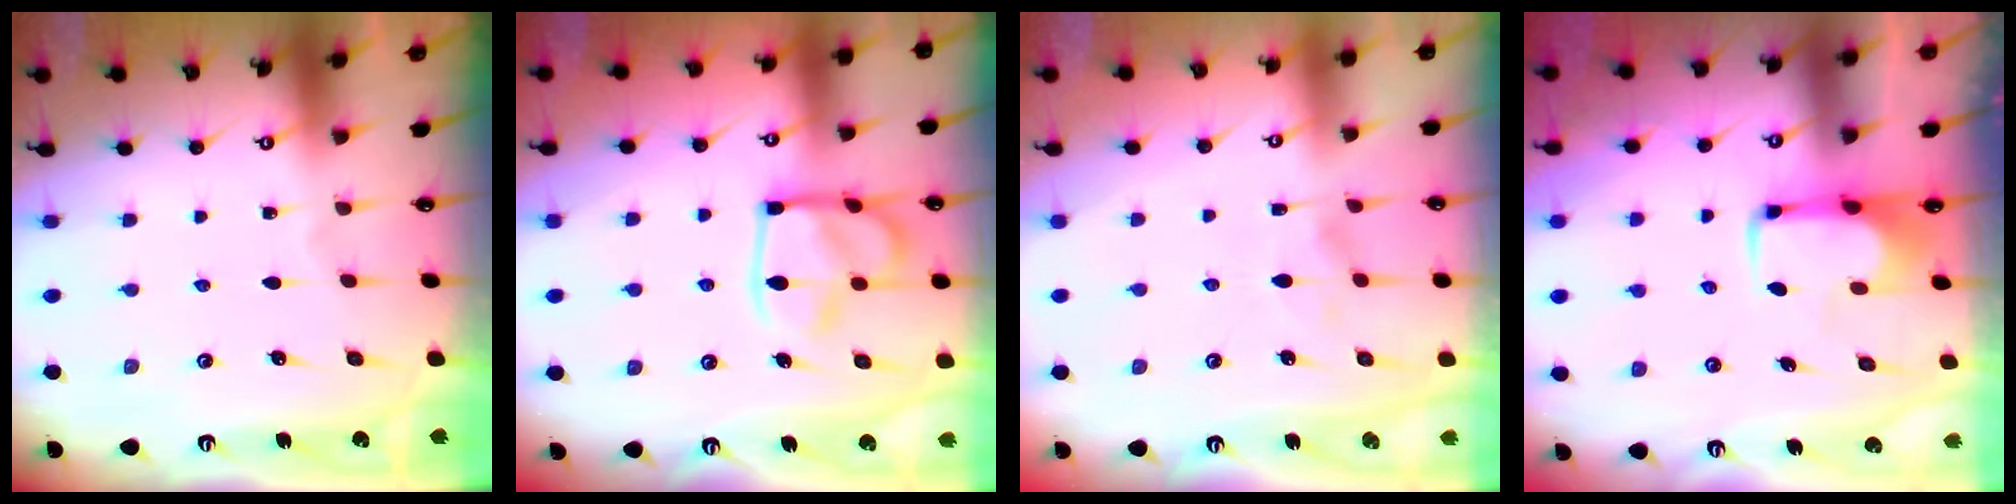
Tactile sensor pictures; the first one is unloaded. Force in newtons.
{"total": 15.1, "press": 15.0, "slide": 1.6}
{"total": 1.2, "press": 1.0, "slide": 0.7}
{"total": 2.0, "press": 1.9, "slide": 0.4}